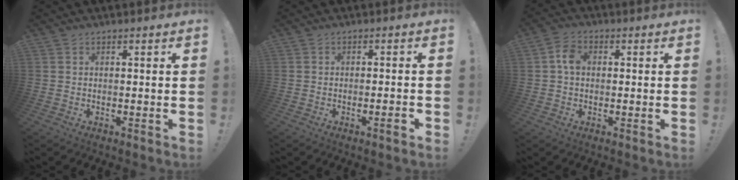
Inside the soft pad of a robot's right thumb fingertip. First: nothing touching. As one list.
[{"total": 2.9, "force": [-1.5, 0.1, 2.5], "torque": [-0.043, 0.000, -0.024]}, {"total": 5.1, "force": [0.2, 3.7, 3.5], "torque": [-0.051, 0.009, 0.003]}]